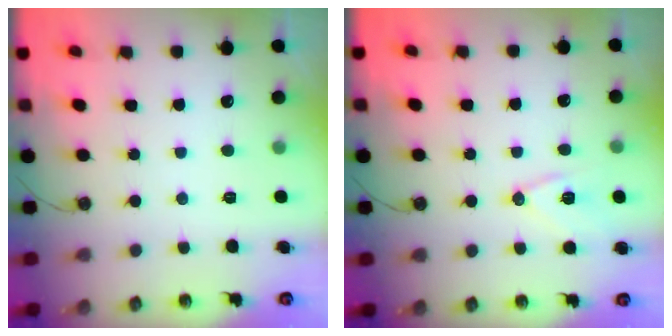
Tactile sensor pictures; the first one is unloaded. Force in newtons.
{"total": 10.3, "press": 9.9, "slide": 2.6}